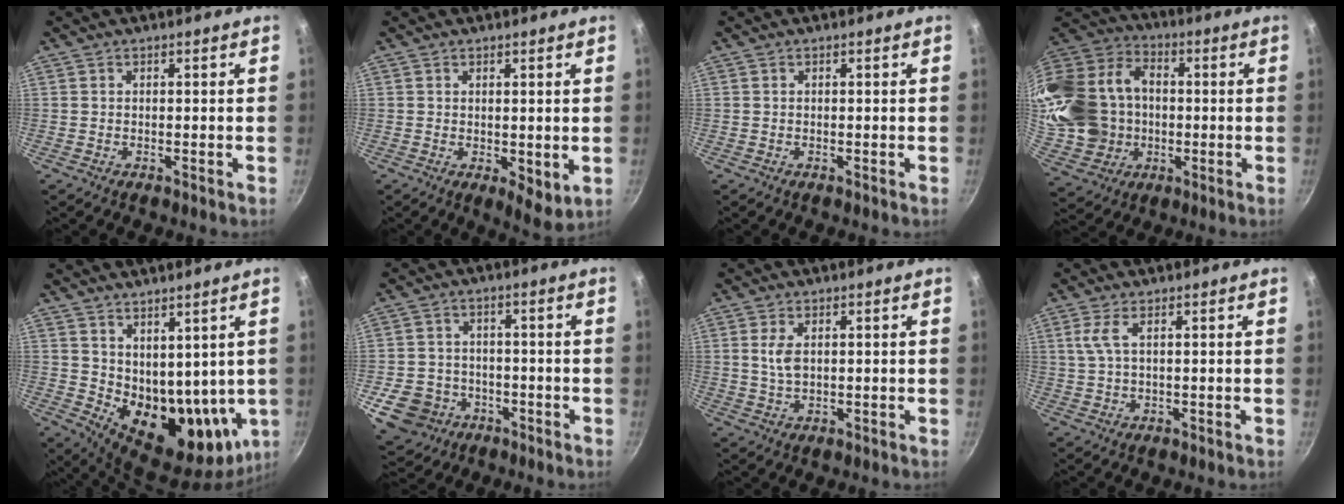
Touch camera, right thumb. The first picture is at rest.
{"total": 5.0, "force": [0.1, 2.3, 4.5], "torque": [-0.057, -0.019, 0.007]}
{"total": 0.0}
{"total": 25.1, "force": [0.0, 20.2, 14.8], "torque": [-0.301, 0.040, 0.018]}
{"total": 15.4, "force": [5.0, 9.4, 11.1], "torque": [-0.133, -0.045, 0.110]}
{"total": 10.3, "force": [-4.3, 8.5, 4.1], "torque": [-0.057, 0.031, -0.060]}
{"total": 4.0, "force": [0.9, 2.3, 3.2], "torque": [-0.059, -0.003, 0.019]}
{"total": 2.5, "force": [0.4, 1.1, 2.3], "torque": [-0.055, 0.007, 0.005]}